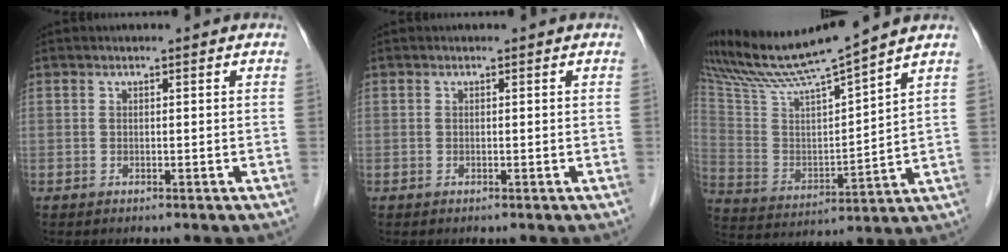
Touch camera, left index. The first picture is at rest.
{"total": 0.0}
{"total": 13.5, "force": [12.4, -1.7, 5.1], "torque": [-0.104, -0.003, 0.235]}